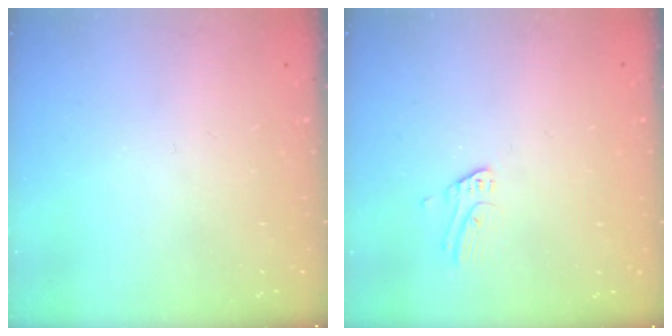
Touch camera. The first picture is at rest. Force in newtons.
{"total": 2.8, "press": 2.8, "slide": 0.2}